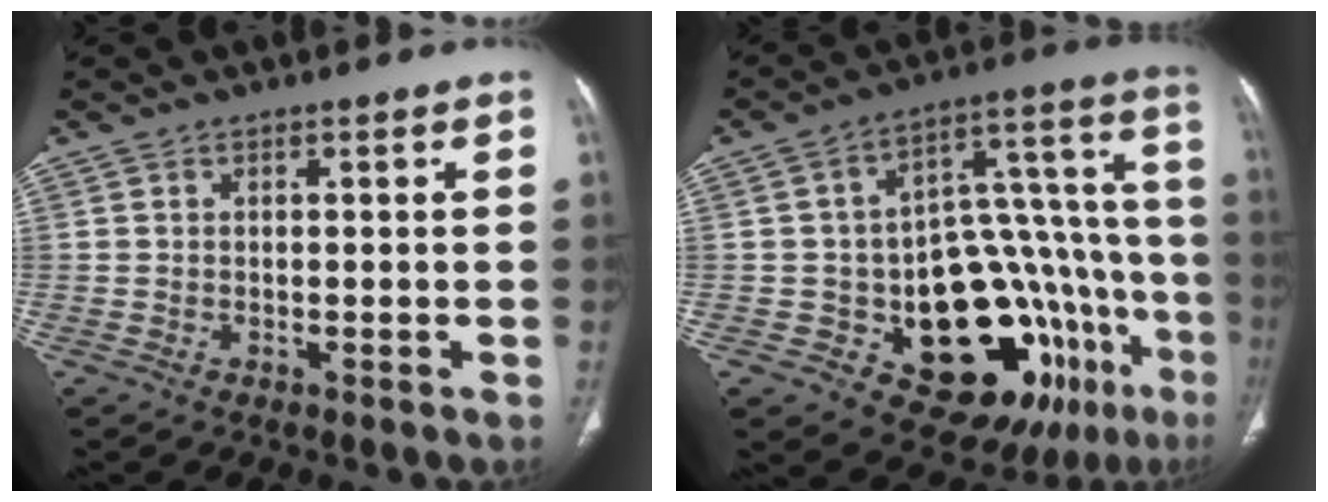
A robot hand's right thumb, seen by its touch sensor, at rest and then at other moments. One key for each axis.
{"total": 25.8, "fx": -10.1, "fy": 12.9, "fz": 20.0, "tx": -0.198, "ty": 0.086, "tz": -0.126}